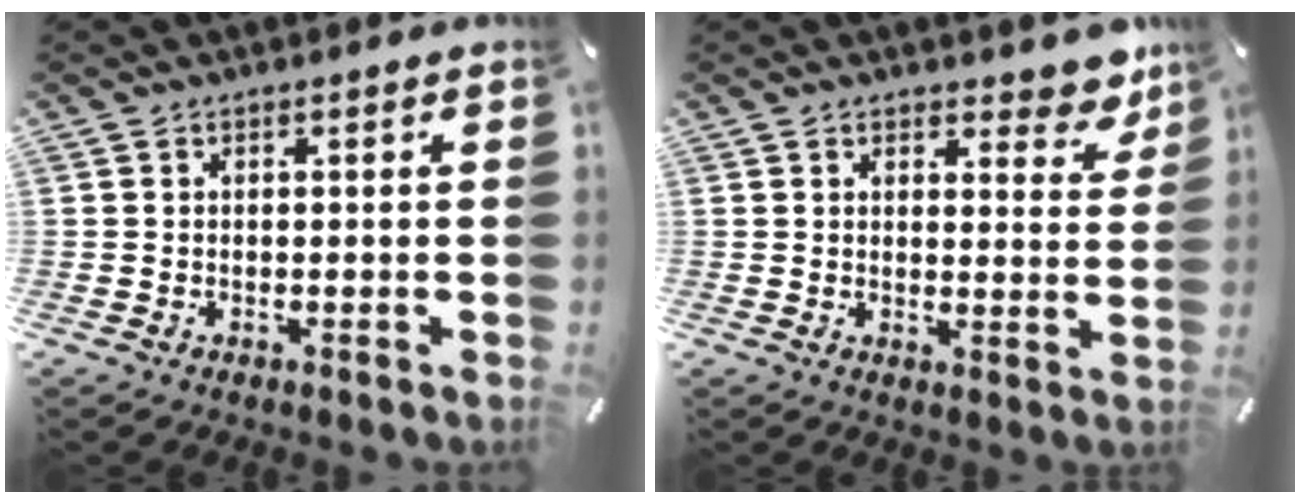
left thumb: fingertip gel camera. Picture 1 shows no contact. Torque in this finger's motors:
{"motor_torque": [0.67, -0.32, 0.27, -0.05, -0.09]}